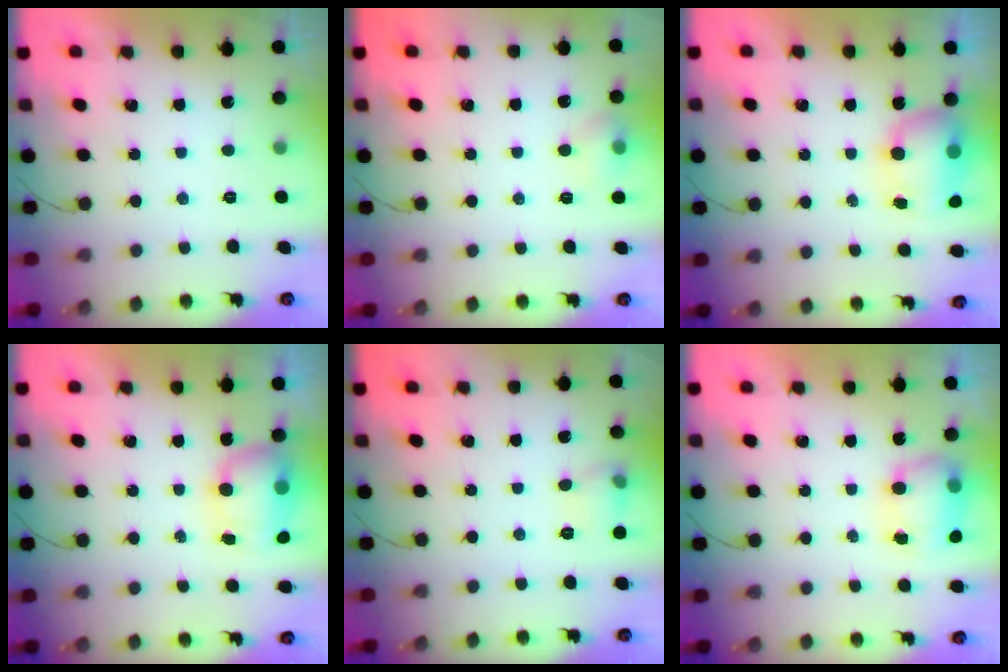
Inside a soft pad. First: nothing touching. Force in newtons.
{"total": 6.2, "press": 6.1, "slide": 1.3}
{"total": 8.0, "press": 7.9, "slide": 1.3}
{"total": 11.5, "press": 8.7, "slide": 7.5}
{"total": 5.9, "press": 5.7, "slide": 1.4}
{"total": 7.7, "press": 7.6, "slide": 1.1}